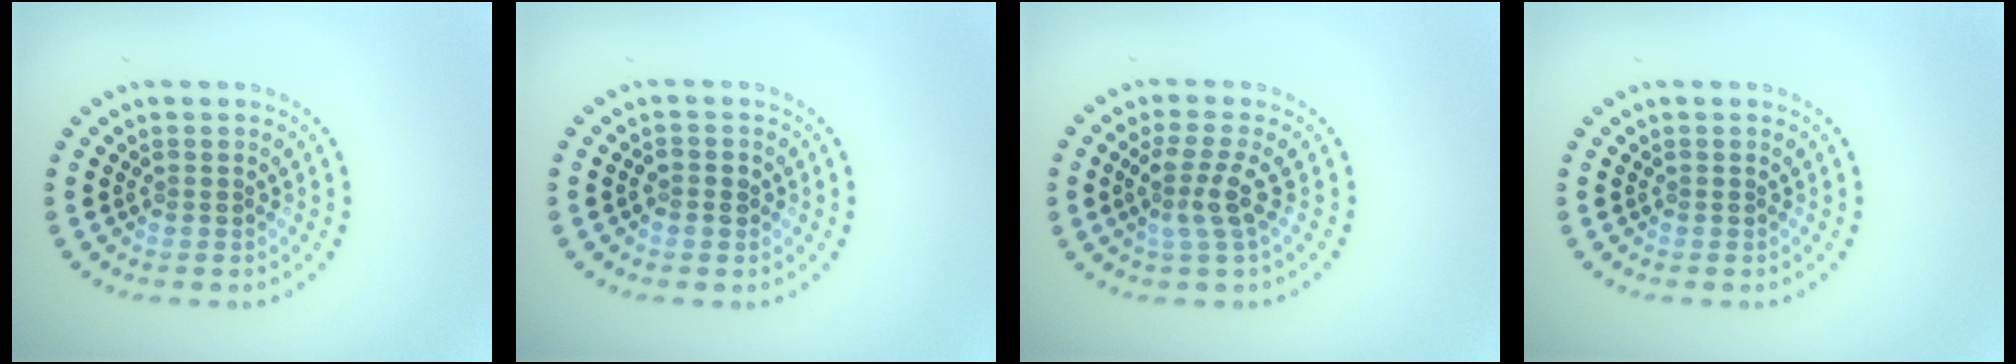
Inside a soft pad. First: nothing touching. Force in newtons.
{"total": 1.5, "press": 1.4, "slide": 0.4}
{"total": 2.8, "press": 2.1, "slide": 1.8}
{"total": 0.0}